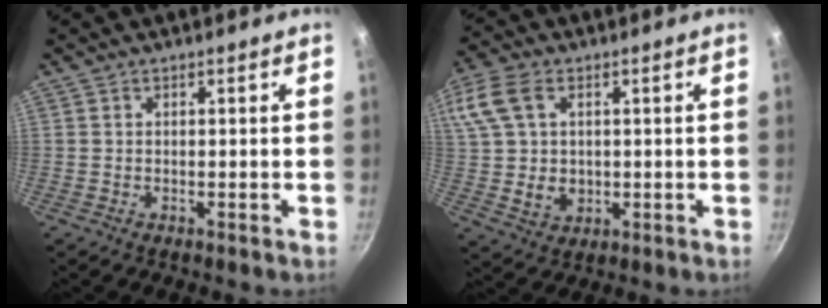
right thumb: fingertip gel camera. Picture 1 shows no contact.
{"total": 15.7, "force": [3.8, 11.6, 9.9], "torque": [-0.219, 0.015, 0.075]}